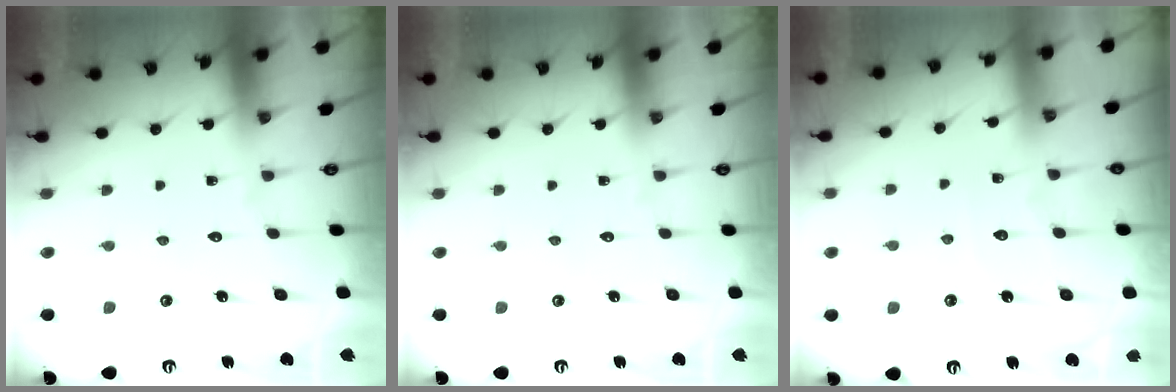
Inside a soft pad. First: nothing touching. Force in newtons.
{"total": 0.0}
{"total": 3.9, "press": 3.9, "slide": 0.4}